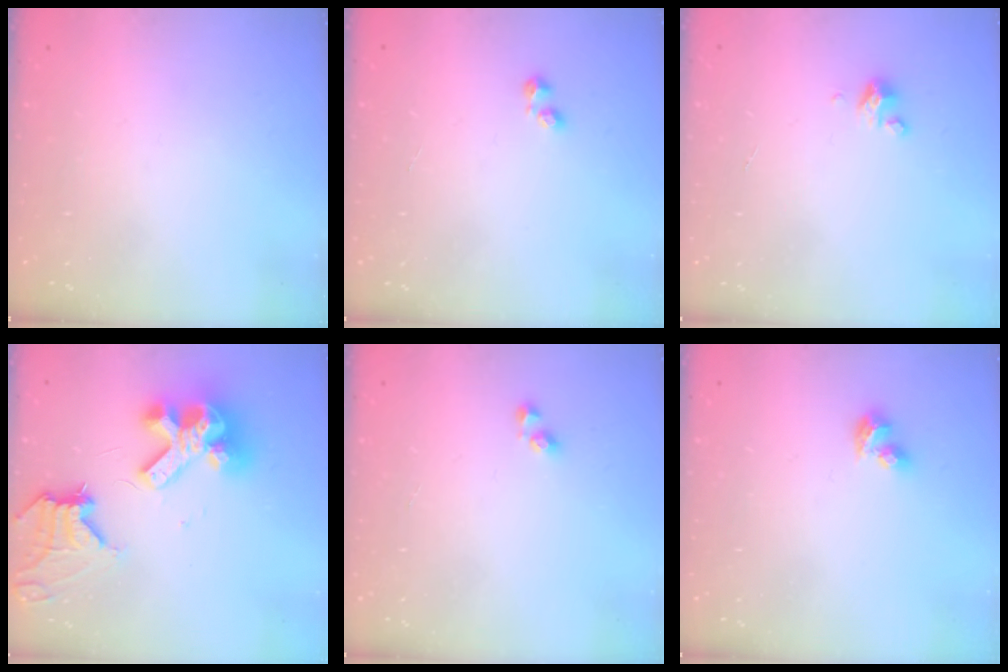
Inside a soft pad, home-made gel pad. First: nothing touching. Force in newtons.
{"total": 1.9, "press": 1.8, "slide": 0.5}
{"total": 1.7, "press": 1.7, "slide": 0.3}
{"total": 17.0, "press": 16.9, "slide": 1.9}
{"total": 2.9, "press": 2.8, "slide": 0.3}
{"total": 6.1, "press": 6.0, "slide": 0.9}